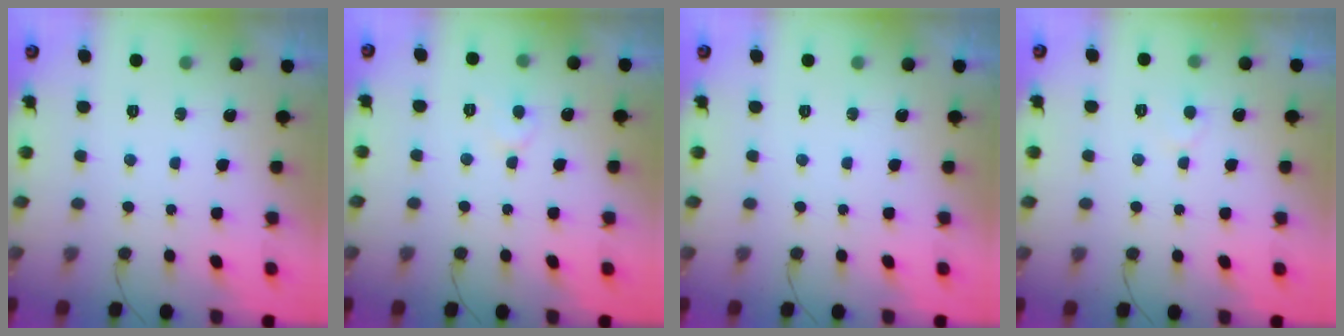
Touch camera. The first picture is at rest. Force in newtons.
{"total": 4.9, "press": 4.9, "slide": 0.4}
{"total": 0.0}
{"total": 4.9, "press": 4.9, "slide": 0.5}